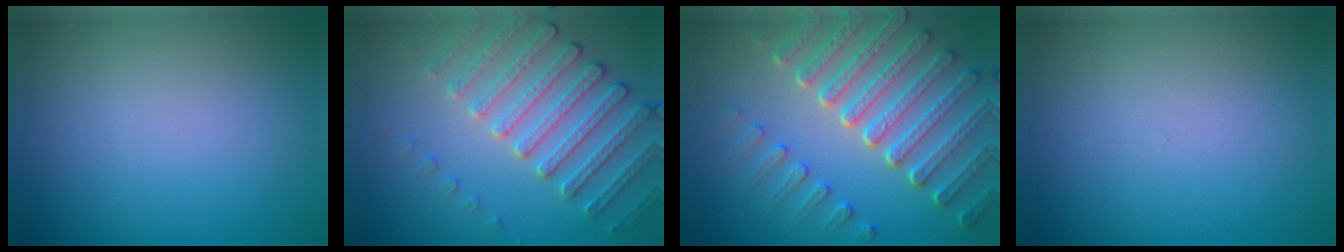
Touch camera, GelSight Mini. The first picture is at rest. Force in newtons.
{"total": 4.3, "press": 4.1, "slide": 1.3}
{"total": 7.3, "press": 5.7, "slide": 4.6}
{"total": 0.0}